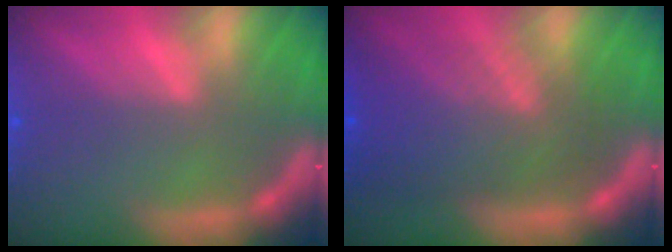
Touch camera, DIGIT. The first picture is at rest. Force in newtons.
{"total": 8.6}